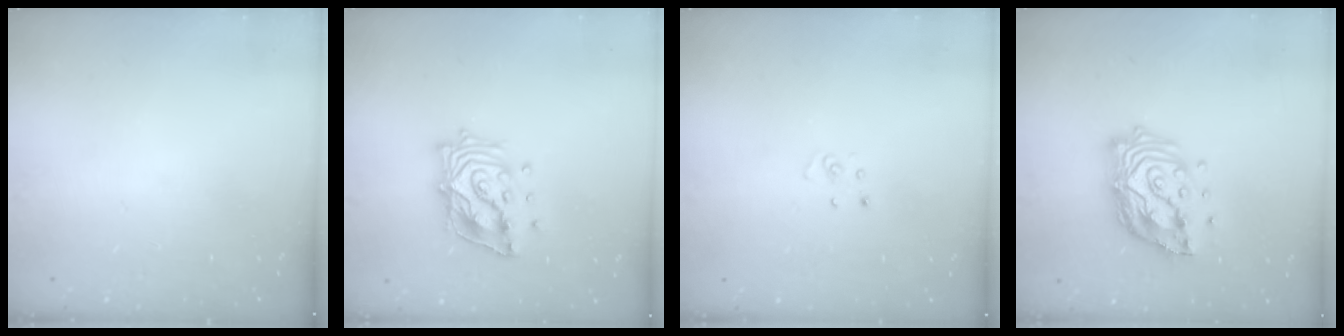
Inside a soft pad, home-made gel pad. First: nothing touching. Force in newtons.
{"total": 14.9, "press": 14.8, "slide": 2.0}
{"total": 2.5, "press": 2.5, "slide": 0.3}
{"total": 17.0, "press": 16.9, "slide": 1.5}